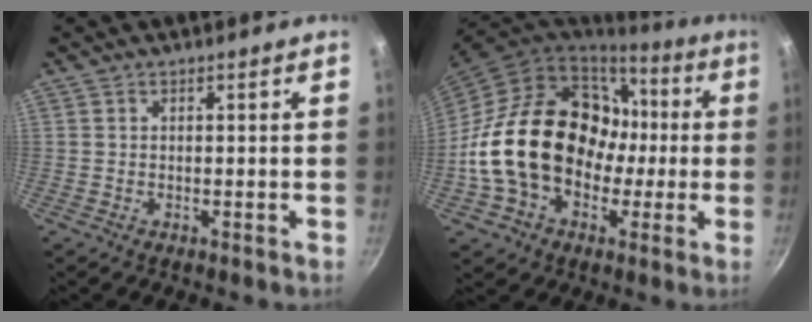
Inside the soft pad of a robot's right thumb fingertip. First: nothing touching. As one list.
[{"total": 23.7, "force": [-1.1, 18.2, 15.2], "torque": [-0.235, 0.058, -0.004]}]